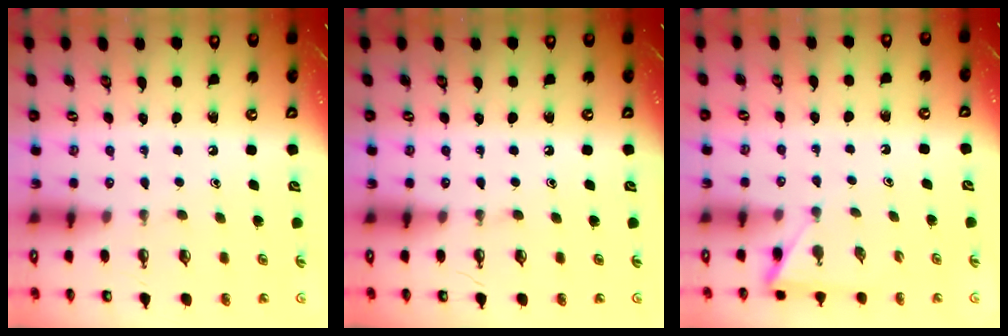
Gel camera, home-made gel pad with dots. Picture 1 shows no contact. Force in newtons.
{"total": 0.0}
{"total": 4.5, "press": 4.5, "slide": 0.2}